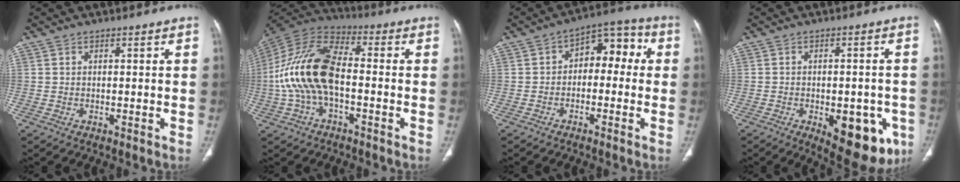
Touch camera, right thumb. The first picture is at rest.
{"total": 17.2, "force": [-2.0, 9.1, 14.4], "torque": [-0.299, 0.039, -0.043]}
{"total": 9.0, "force": [0.1, 5.9, 6.8], "torque": [-0.054, 0.045, -0.014]}
{"total": 14.5, "force": [-5.4, 7.0, 11.5], "torque": [-0.118, 0.006, -0.054]}